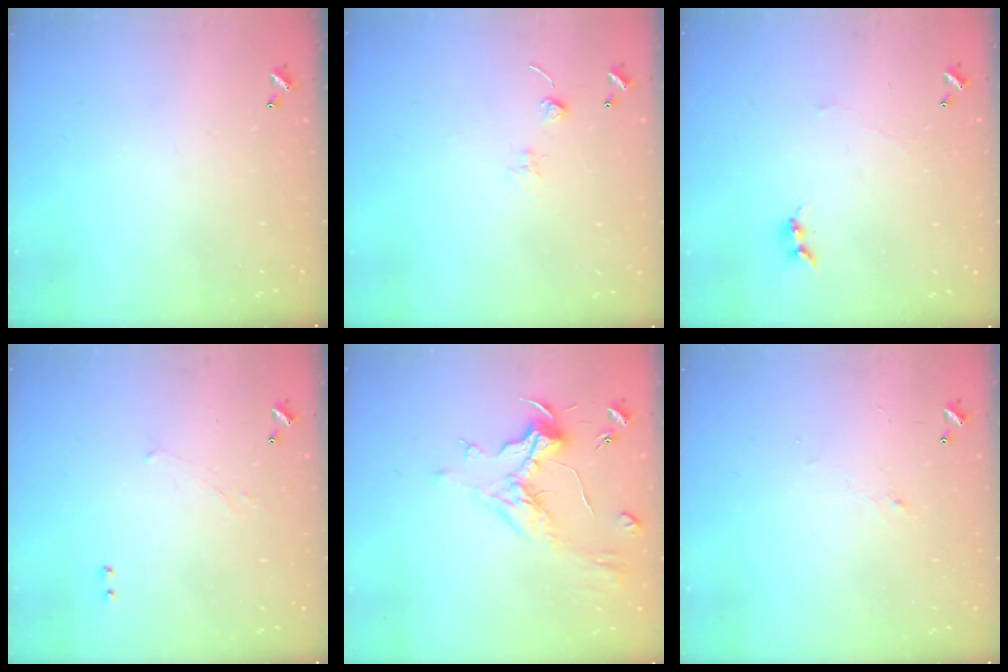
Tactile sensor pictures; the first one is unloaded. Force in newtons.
{"total": 0.0}
{"total": 1.1, "press": 1.0, "slide": 0.5}
{"total": 2.8, "press": 2.7, "slide": 0.5}
{"total": 1.0, "press": 0.2, "slide": 1.0}
{"total": 1.0, "press": 0.8, "slide": 0.6}